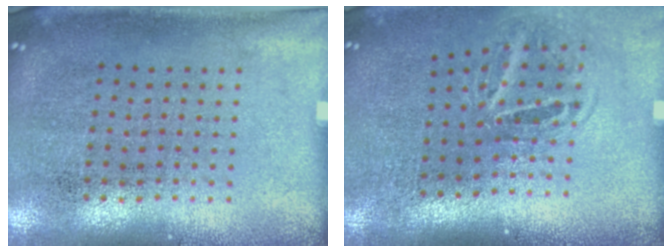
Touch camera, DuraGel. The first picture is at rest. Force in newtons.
{"total": 1.8, "press": 1.2, "slide": 1.3}